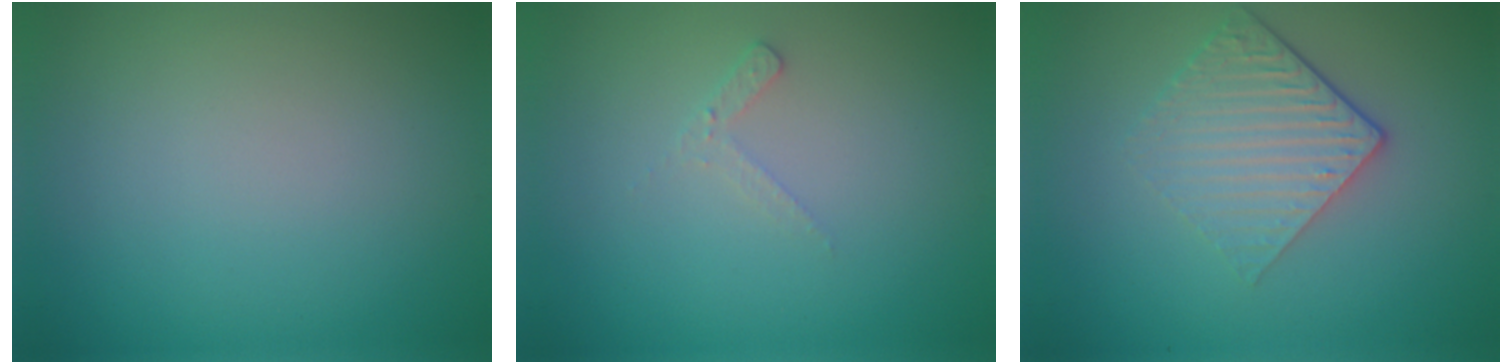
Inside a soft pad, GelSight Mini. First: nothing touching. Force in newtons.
{"total": 1.2, "press": 1.1, "slide": 0.3}
{"total": 3.8, "press": 2.8, "slide": 2.6}